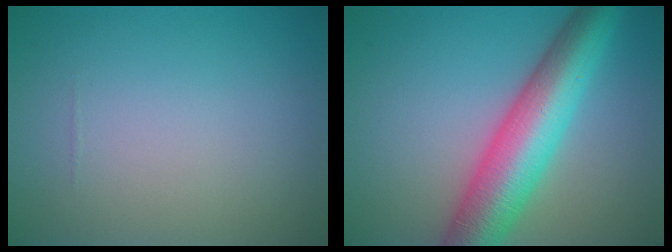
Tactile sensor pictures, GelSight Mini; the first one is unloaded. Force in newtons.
{"total": 9.1, "press": 9.1, "slide": 0.1}